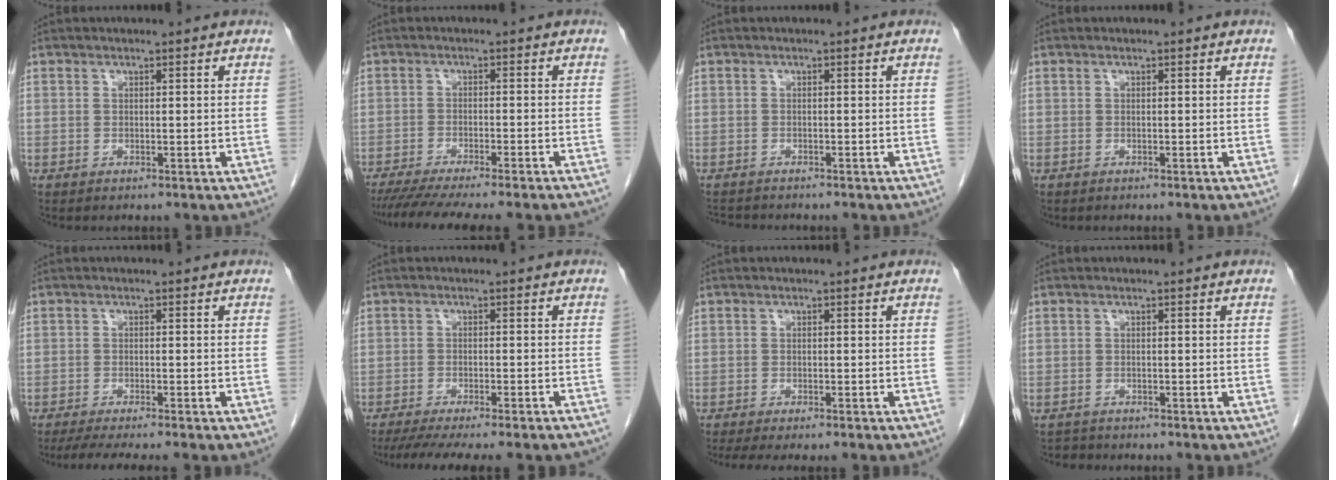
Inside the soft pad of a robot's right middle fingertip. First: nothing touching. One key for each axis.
{"total": 13.4, "fx": -11.6, "fy": -0.1, "fz": 6.7, "tx": -0.086, "ty": -0.030, "tz": -0.170}
{"total": 3.2, "fx": -3.0, "fy": 0.7, "fz": 0.8, "tx": -0.013, "ty": -0.009, "tz": -0.045}
{"total": 0.0}
{"total": 6.9, "fx": -5.4, "fy": 0.4, "fz": 4.2, "tx": -0.059, "ty": -0.011, "tz": -0.083}
{"total": 15.5, "fx": -13.5, "fy": 1.2, "fz": 7.5, "tx": -0.097, "ty": -0.024, "tz": -0.180}
{"total": 7.2, "fx": -5.9, "fy": 1.1, "fz": 4.0, "tx": -0.048, "ty": -0.011, "tz": -0.083}
{"total": 1.7, "fx": -1.6, "fy": 0.5, "fz": -0.4, "tx": 0.001, "ty": -0.004, "tz": -0.027}